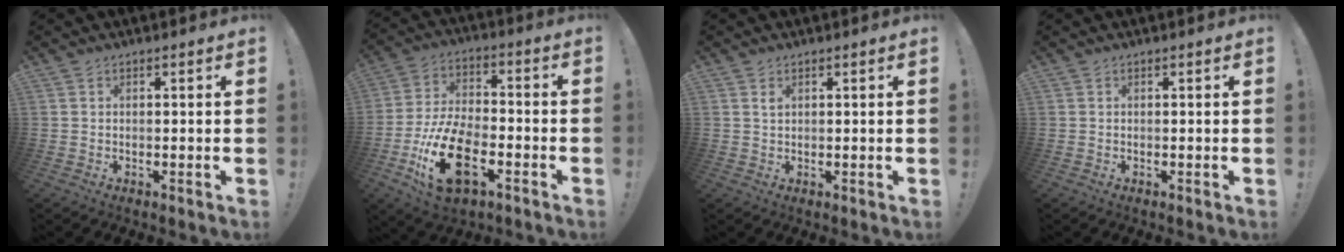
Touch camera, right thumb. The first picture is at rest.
{"total": 19.0, "force": [-7.9, 10.5, 13.7], "torque": [-0.273, 0.046, -0.127]}
{"total": 1.1, "force": [0.6, 0.7, 0.5], "torque": [-0.002, -0.003, 0.011]}
{"total": 0.0}